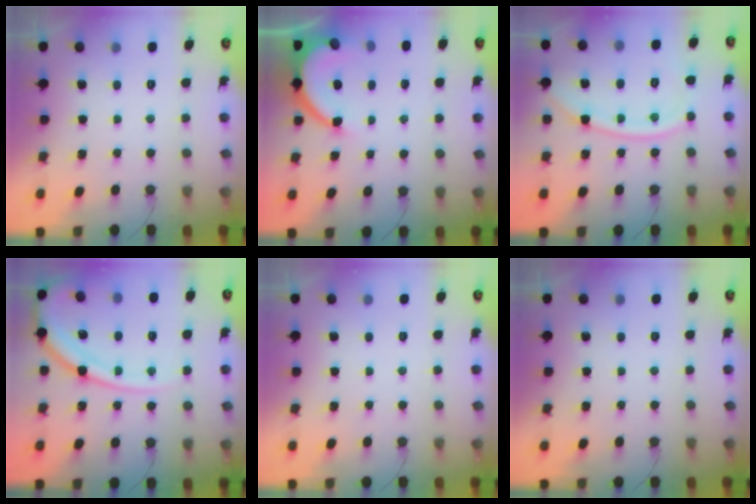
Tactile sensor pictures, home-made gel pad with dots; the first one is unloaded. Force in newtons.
{"total": 9.0, "press": 8.9, "slide": 0.7}
{"total": 10.0, "press": 10.0, "slide": 0.4}
{"total": 14.5, "press": 14.4, "slide": 1.8}
{"total": 0.0}
{"total": 0.0}